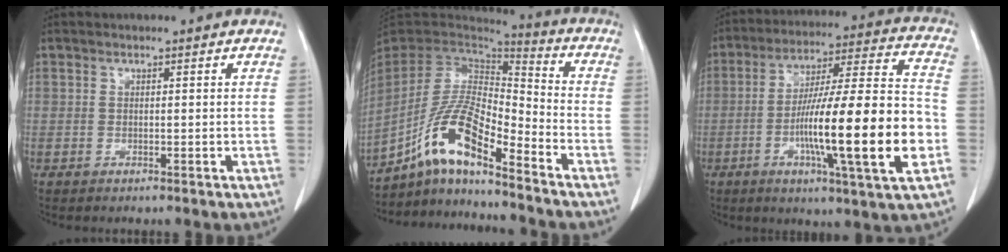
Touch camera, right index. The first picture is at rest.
{"total": 13.8, "force": [-8.6, 2.6, 10.5], "torque": [-0.213, 0.010, -0.159]}
{"total": 21.6, "force": [-5.2, 0.7, 21.0], "torque": [-0.331, -0.005, -0.084]}